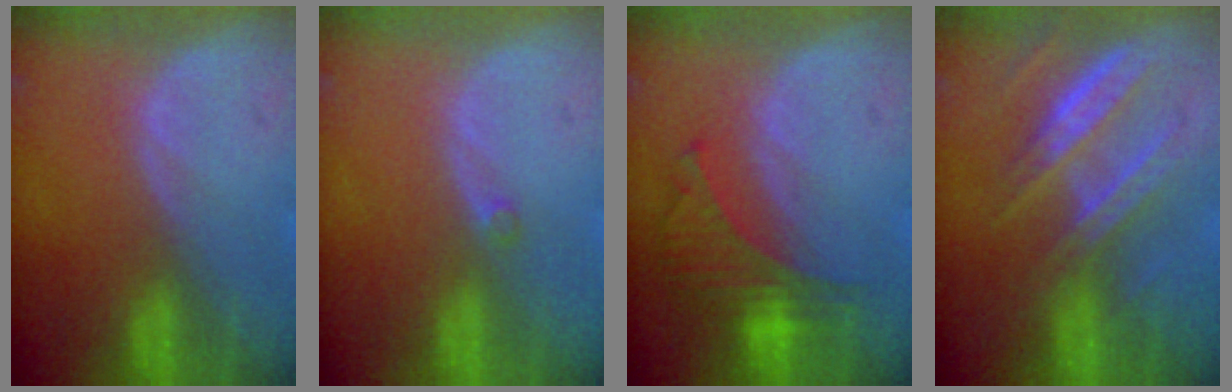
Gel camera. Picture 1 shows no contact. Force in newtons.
{"total": 1.0, "press": 0.9, "slide": 0.5}
{"total": 6.3, "press": 5.9, "slide": 2.2}
{"total": 7.7, "press": 6.9, "slide": 3.5}